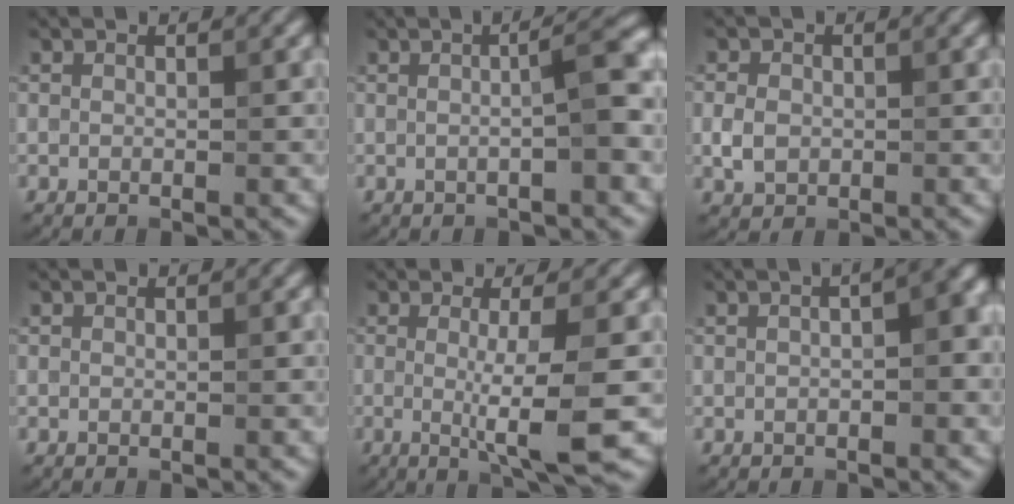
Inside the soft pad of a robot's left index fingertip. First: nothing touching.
{"total": 4.0, "force": [0.0, 0.7, 4.0], "torque": [-0.052, 0.012, -0.005]}
{"total": 2.3, "force": [-0.3, 1.8, 1.3], "torque": [-0.026, -0.002, -0.009]}
{"total": 0.0}
{"total": 5.4, "force": [-0.4, 0.8, 5.3], "torque": [-0.082, -0.013, -0.007]}
{"total": 5.1, "force": [0.6, 1.7, 4.8], "torque": [-0.043, 0.019, 0.005]}